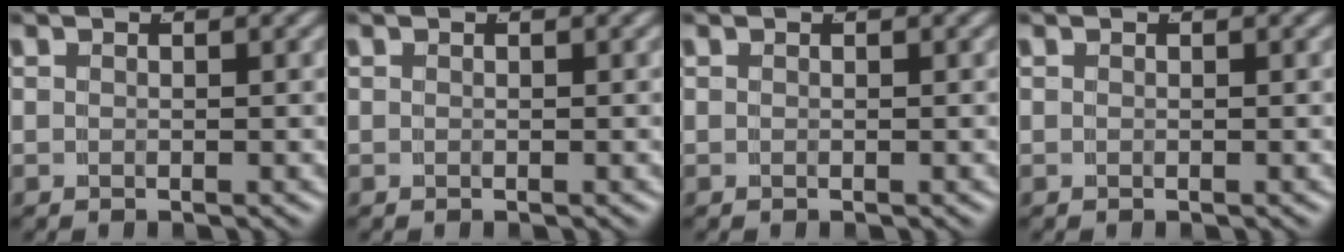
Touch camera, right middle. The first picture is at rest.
{"total": 0.0}
{"total": 0.0}
{"total": 0.0}